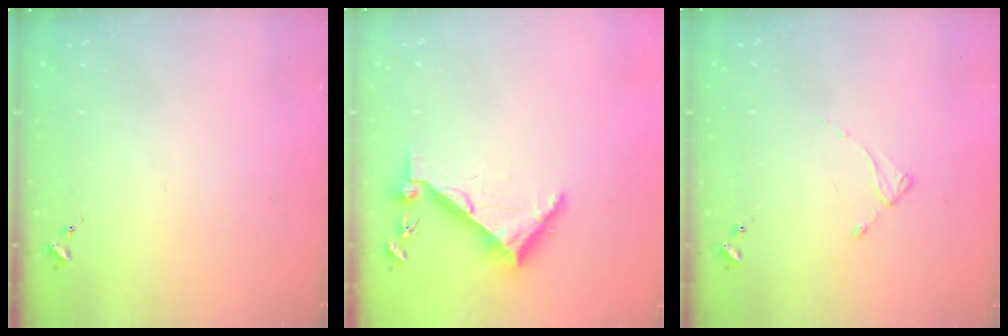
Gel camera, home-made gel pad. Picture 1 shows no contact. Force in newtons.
{"total": 6.7, "press": 6.7, "slide": 0.8}
{"total": 2.4, "press": 2.4, "slide": 0.3}